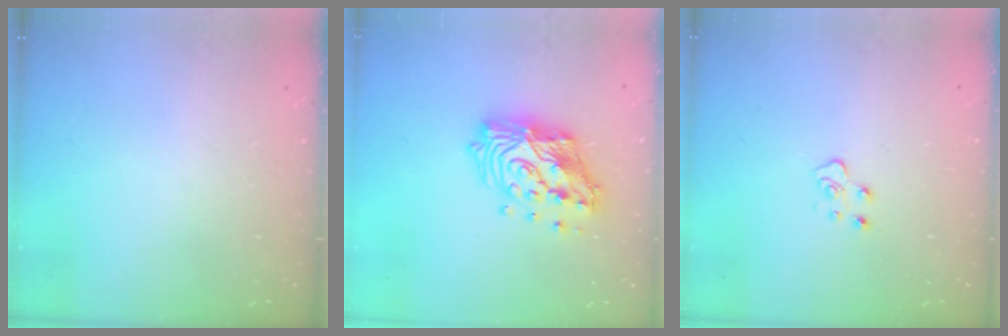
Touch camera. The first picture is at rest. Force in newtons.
{"total": 18.1, "press": 18.0, "slide": 1.5}
{"total": 5.4, "press": 5.4, "slide": 0.4}